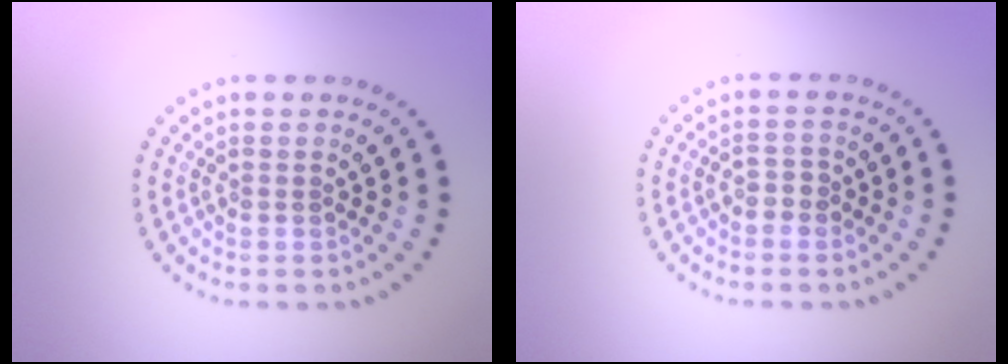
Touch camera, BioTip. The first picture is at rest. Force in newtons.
{"total": 0.9, "press": 0.8, "slide": 0.4}